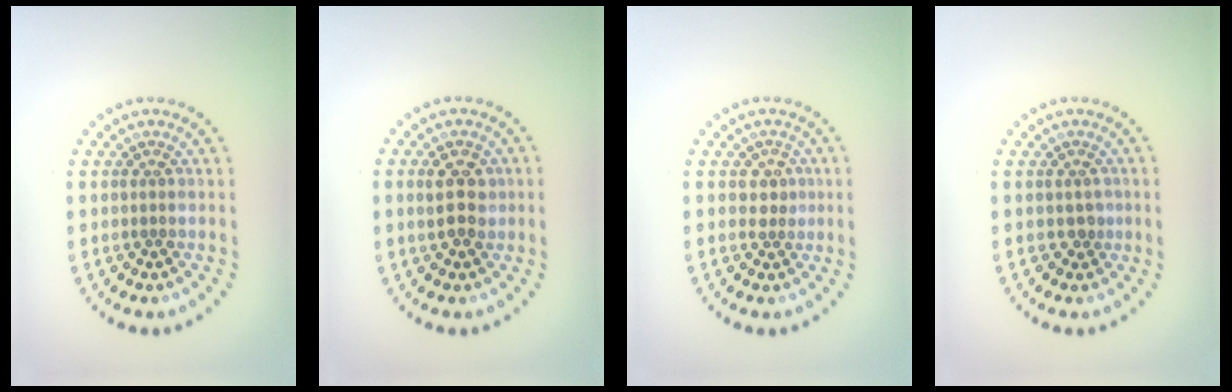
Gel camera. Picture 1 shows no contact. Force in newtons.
{"total": 2.6, "press": 2.6, "slide": 0.2}
{"total": 1.3, "press": 1.2, "slide": 0.6}
{"total": 1.0, "press": 0.8, "slide": 0.7}